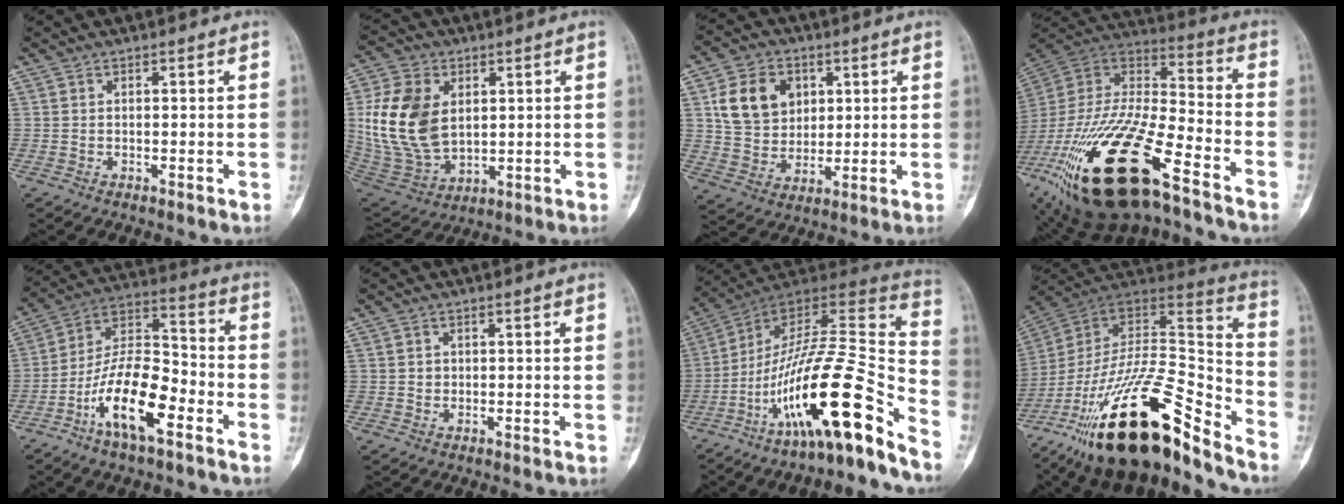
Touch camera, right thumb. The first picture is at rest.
{"total": 17.6, "force": [2.9, 12.0, 12.5], "torque": [-0.232, -0.011, 0.070]}
{"total": 12.3, "force": [3.8, 9.7, 6.5], "torque": [-0.083, -0.007, 0.073]}
{"total": 33.8, "force": [-17.9, 12.1, 26.0], "torque": [-0.552, 0.019, -0.313]}
{"total": 16.1, "force": [-7.6, 6.1, 12.9], "torque": [-0.232, 0.062, -0.140]}
{"total": 1.2, "force": [0.0, 1.2, 0.3], "torque": [0.009, 0.006, 0.000]}
{"total": 25.4, "force": [-15.0, 4.6, 20.0], "torque": [-0.325, 0.087, -0.250]}
{"total": 30.5, "force": [-19.8, 9.2, 21.3], "torque": [-0.344, 0.079, -0.334]}